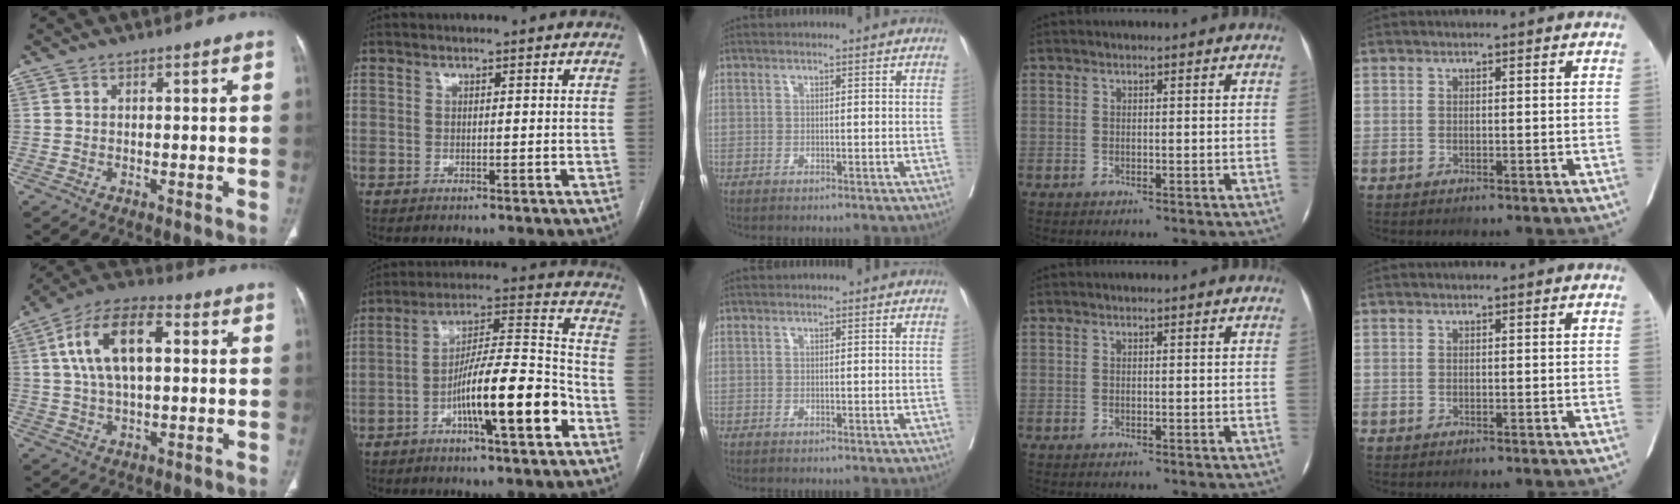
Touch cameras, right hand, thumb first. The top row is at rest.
{"thumb": {"total": 15.0, "force": [3.3, 7.6, 12.5], "torque": [-0.226, 0.020, 0.055]}, "index": {"total": 15.0, "force": [-6.1, 1.6, 13.6], "torque": [-0.229, 0.009, -0.099]}}